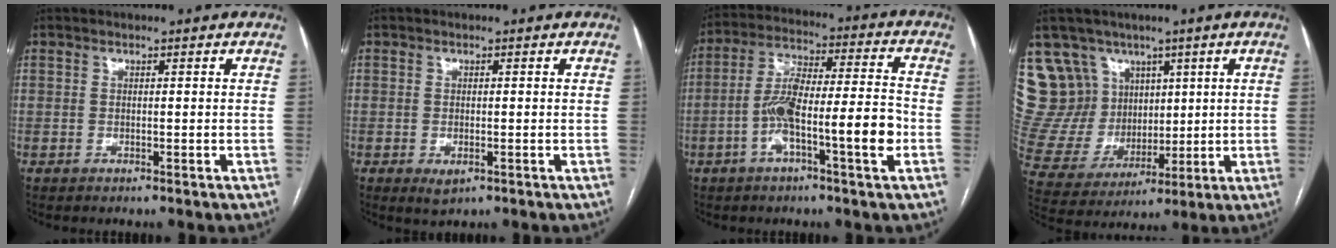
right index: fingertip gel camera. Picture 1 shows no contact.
{"total": 2.2, "force": [-0.9, 0.9, 1.7], "torque": [-0.026, -0.002, -0.006]}
{"total": 12.9, "force": [-3.9, 1.6, 12.2], "torque": [-0.217, 0.020, -0.069]}
{"total": 15.2, "force": [8.4, 12.1, 3.8], "torque": [-0.098, 0.059, 0.186]}